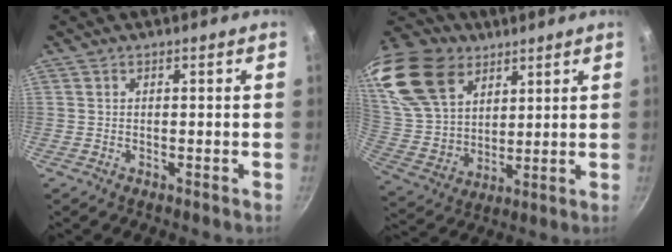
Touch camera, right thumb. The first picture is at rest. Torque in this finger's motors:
{"motor_torque": [-1.66, 2.21, 0.62, -0.05, 0.15]}